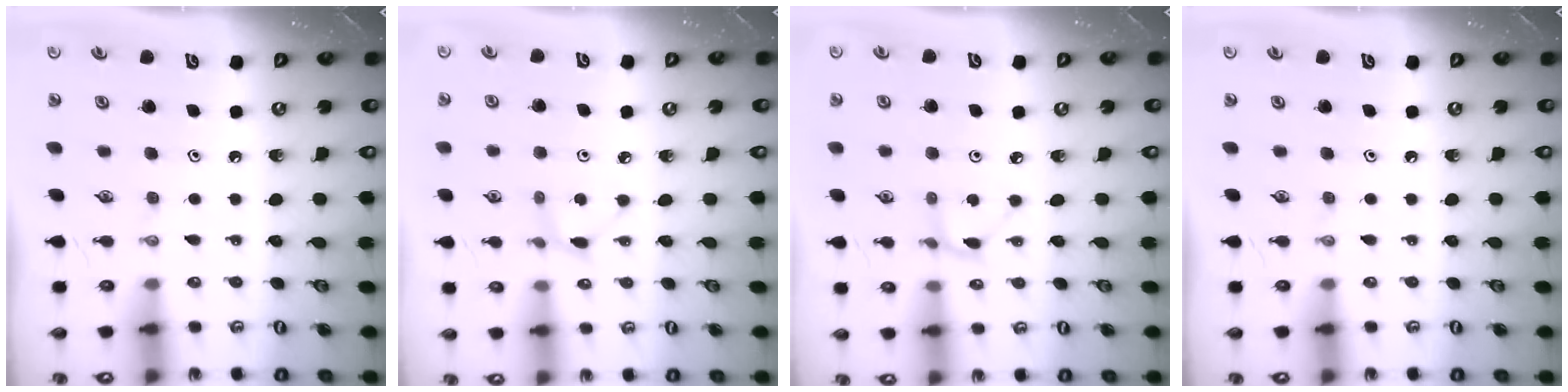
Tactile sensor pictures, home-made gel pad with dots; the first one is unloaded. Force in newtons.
{"total": 4.1, "press": 4.1, "slide": 0.7}
{"total": 2.3, "press": 2.3, "slide": 0.4}
{"total": 0.0}